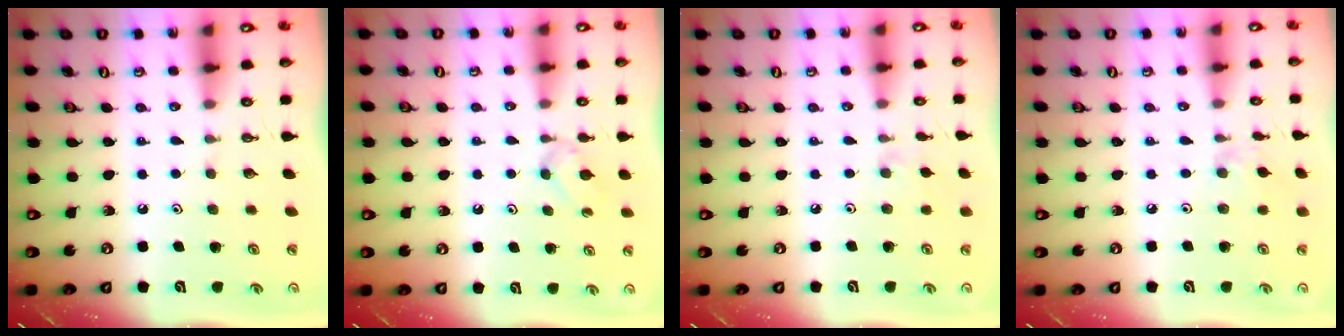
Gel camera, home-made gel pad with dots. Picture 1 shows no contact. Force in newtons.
{"total": 4.6, "press": 4.5, "slide": 0.8}
{"total": 1.1, "press": 1.0, "slide": 0.4}
{"total": 2.3, "press": 2.3, "slide": 0.4}